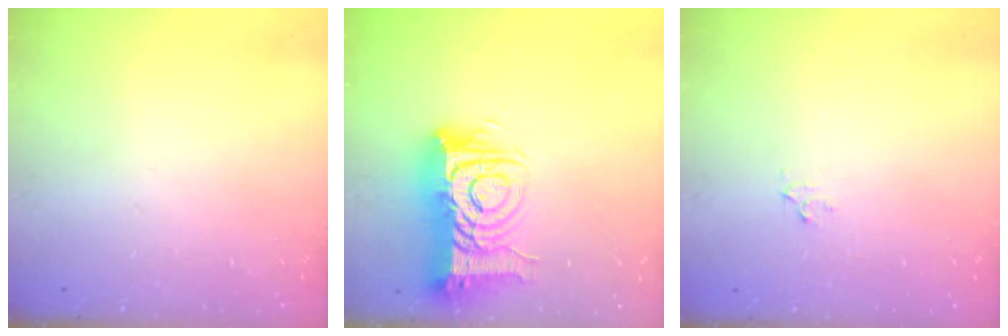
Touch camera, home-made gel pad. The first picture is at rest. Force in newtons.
{"total": 14.6, "press": 14.5, "slide": 1.7}
{"total": 2.3, "press": 2.3, "slide": 0.2}